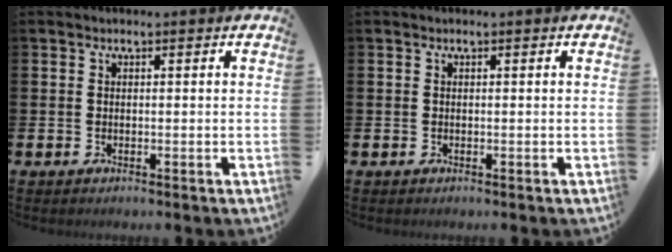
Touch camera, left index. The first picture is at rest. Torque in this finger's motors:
{"motor_torque": [0.00, 0.00, 0.00, 0.00]}